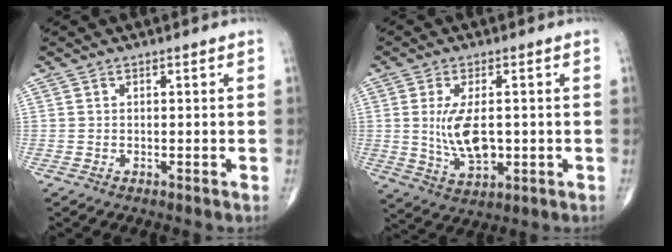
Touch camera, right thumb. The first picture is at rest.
{"total": 9.1, "force": [0.2, 4.6, 7.9], "torque": [-0.148, -0.012, 0.013]}